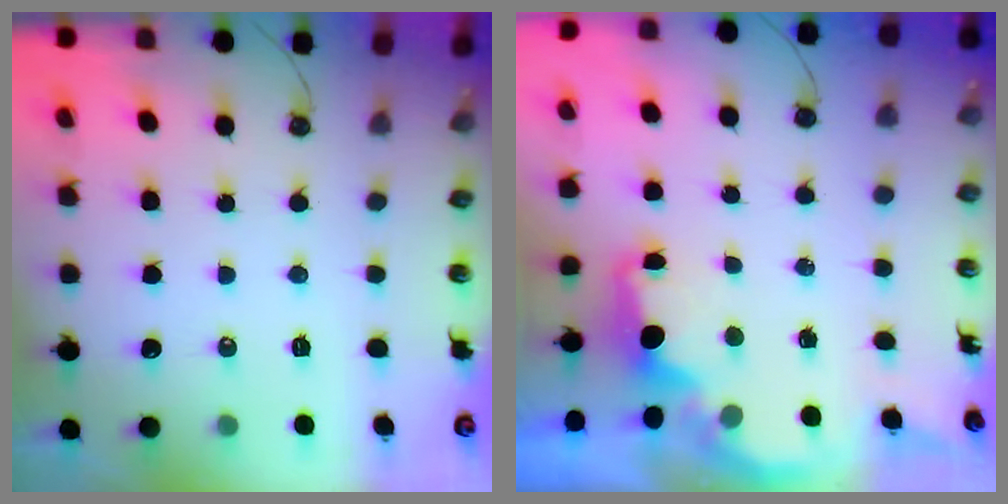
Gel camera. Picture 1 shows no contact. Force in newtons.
{"total": 1.6, "press": 1.5, "slide": 0.5}